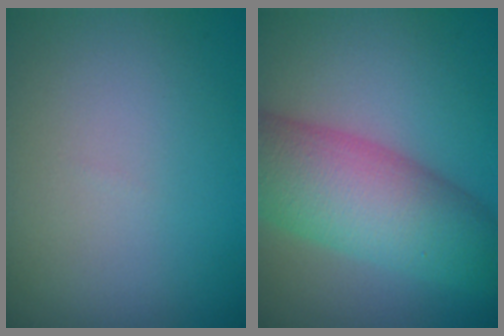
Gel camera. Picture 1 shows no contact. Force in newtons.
{"total": 9.0, "press": 9.0, "slide": 0.2}